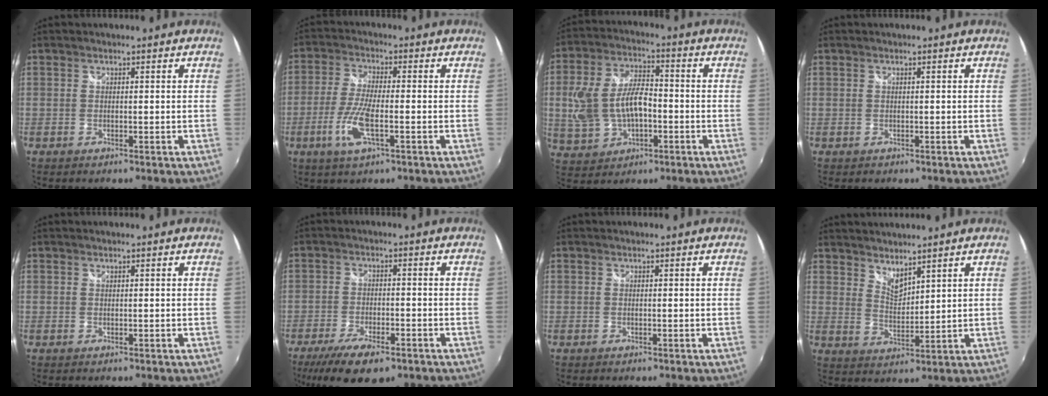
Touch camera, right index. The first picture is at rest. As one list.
[{"total": 8.5, "force": [-3.0, 2.0, 7.7], "torque": [-0.166, -0.008, -0.061]}, {"total": 13.1, "force": [-1.9, 7.7, 10.4], "torque": [-0.225, 0.012, -0.021]}, {"total": 0.0}, {"total": 0.0}, {"total": 11.6, "force": [-7.8, 4.1, 7.6], "torque": [-0.171, -0.034, -0.132]}, {"total": 0.0}, {"total": 4.6, "force": [4.2, 1.2, 1.7], "torque": [-0.023, -0.006, 0.074]}]